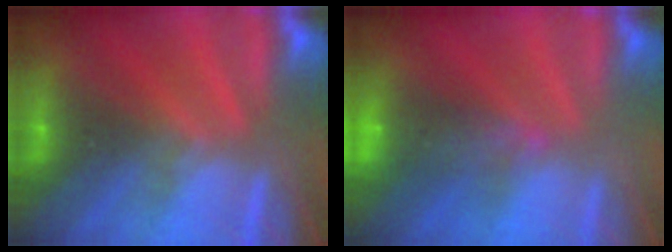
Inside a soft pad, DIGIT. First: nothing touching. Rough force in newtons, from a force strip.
{"total": 8.0}